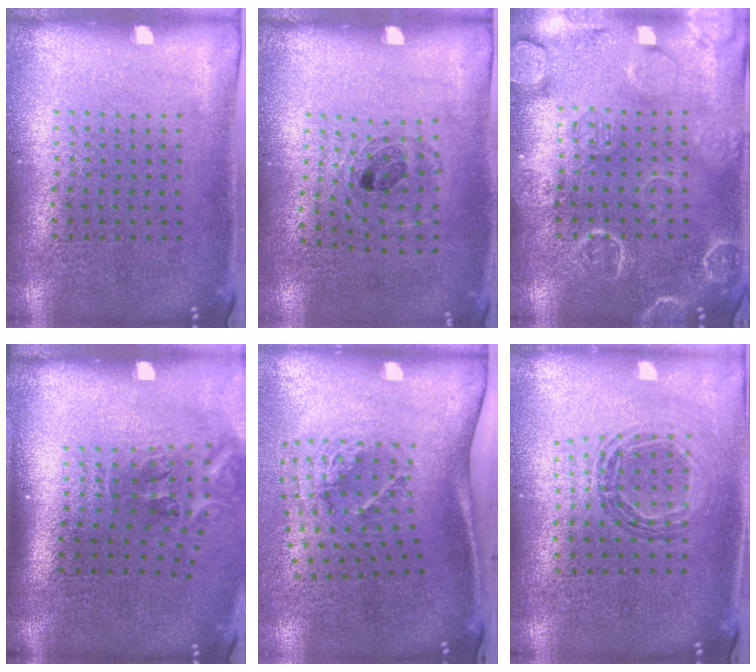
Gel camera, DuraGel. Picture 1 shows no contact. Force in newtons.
{"total": 1.0, "press": 0.9, "slide": 0.4}
{"total": 4.5, "press": 4.4, "slide": 0.7}
{"total": 2.3, "press": 1.3, "slide": 1.9}
{"total": 2.1, "press": 1.3, "slide": 1.7}
{"total": 0.8, "press": 0.8, "slide": 0.1}